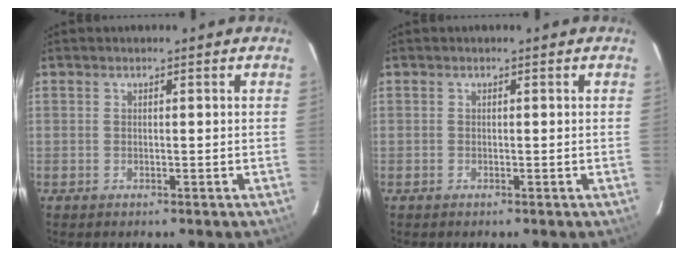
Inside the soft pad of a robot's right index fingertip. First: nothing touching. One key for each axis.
{"total": 0.0}